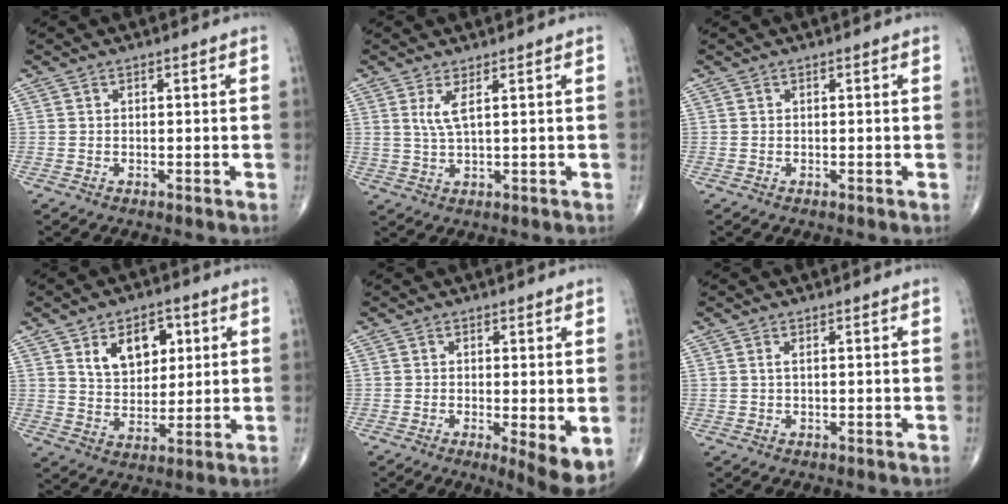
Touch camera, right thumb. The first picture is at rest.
{"total": 3.4, "force": [1.4, 0.5, 3.0], "torque": [-0.071, -0.011, 0.036]}
{"total": 0.0}
{"total": 10.3, "force": [4.1, 6.7, 6.8], "torque": [-0.070, -0.019, 0.071]}
{"total": 6.2, "force": [-1.0, 1.6, 5.9], "torque": [-0.088, -0.020, -0.016]}
{"total": 0.7, "force": [0.3, 0.1, 0.7], "torque": [-0.023, 0.005, 0.008]}